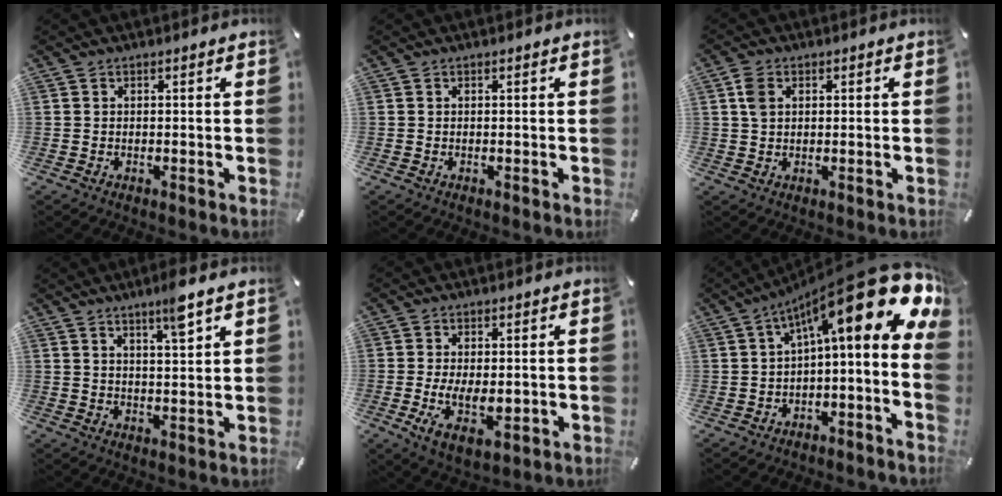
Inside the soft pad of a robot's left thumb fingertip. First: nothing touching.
{"total": 0.0}
{"total": 3.8, "force": [1.3, 2.7, 2.4], "torque": [-0.052, 0.009, 0.024]}
{"total": 5.9, "force": [4.3, 0.5, 4.1], "torque": [-0.067, -0.025, 0.068]}
{"total": 8.6, "force": [-1.3, 4.7, 7.1], "torque": [-0.132, -0.012, -0.020]}
{"total": 21.0, "force": [9.8, 5.2, 17.8], "torque": [-0.260, -0.074, 0.165]}